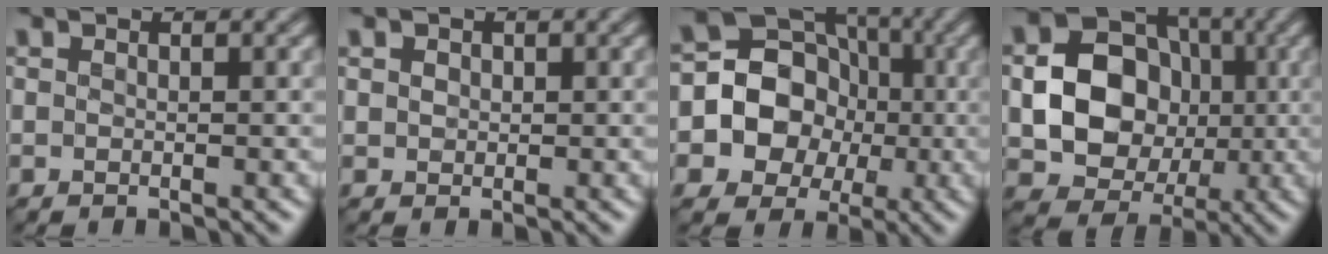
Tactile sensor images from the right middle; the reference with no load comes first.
{"total": 1.6, "force": [0.8, 1.2, 0.7], "torque": [-0.019, 0.008, 0.016]}
{"total": 11.4, "force": [-1.3, 10.4, 4.6], "torque": [-0.089, 0.030, -0.041]}
{"total": 9.9, "force": [-0.5, 8.3, 5.3], "torque": [-0.071, 0.000, -0.017]}